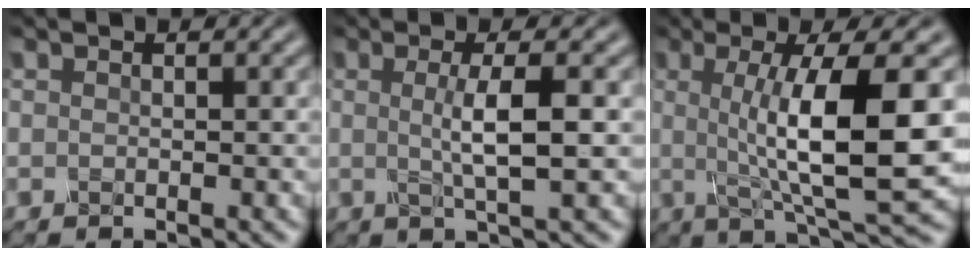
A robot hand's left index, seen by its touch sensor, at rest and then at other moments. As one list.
[{"total": 4.0, "force": [0.2, 0.9, 3.9], "torque": [-0.065, 0.000, 0.000]}, {"total": 10.6, "force": [0.5, 2.4, 10.3], "torque": [-0.144, -0.004, 0.011]}]